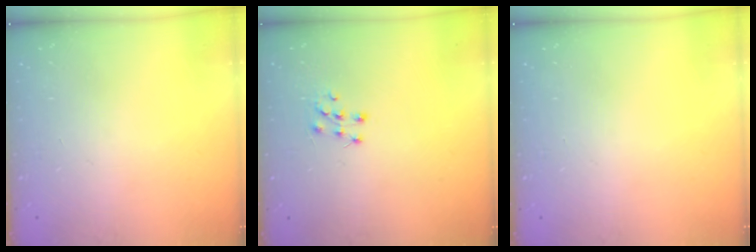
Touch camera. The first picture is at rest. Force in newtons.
{"total": 7.2, "press": 7.1, "slide": 0.7}
{"total": 0.0}